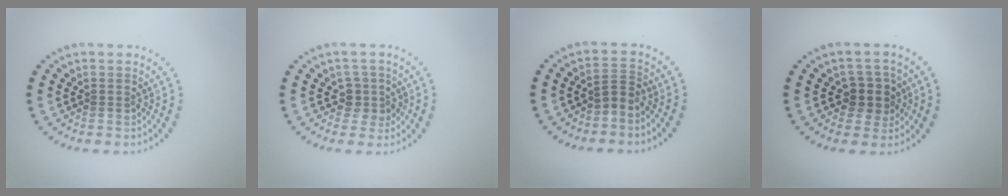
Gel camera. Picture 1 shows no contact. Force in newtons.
{"total": 1.9, "press": 1.6, "slide": 1.0}
{"total": 1.6, "press": 1.2, "slide": 1.1}
{"total": 2.8, "press": 2.5, "slide": 1.2}